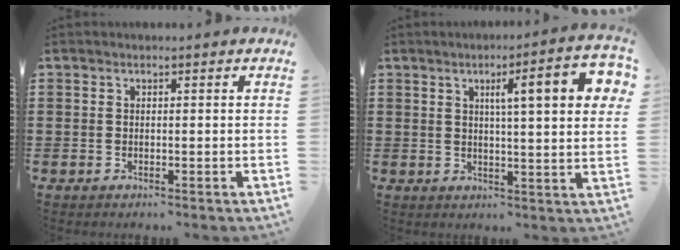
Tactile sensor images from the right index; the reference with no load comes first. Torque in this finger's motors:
{"motor_torque": [1.28, 0.71, 0.43, 0.09]}